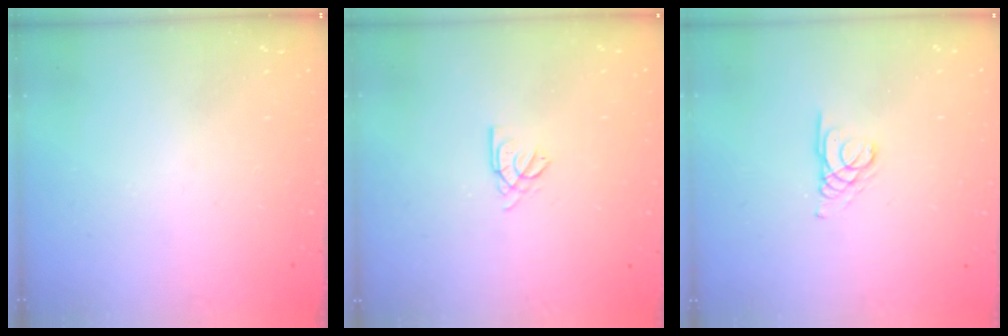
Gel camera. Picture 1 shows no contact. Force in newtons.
{"total": 2.2, "press": 2.2, "slide": 0.6}
{"total": 1.7, "press": 1.7, "slide": 0.2}